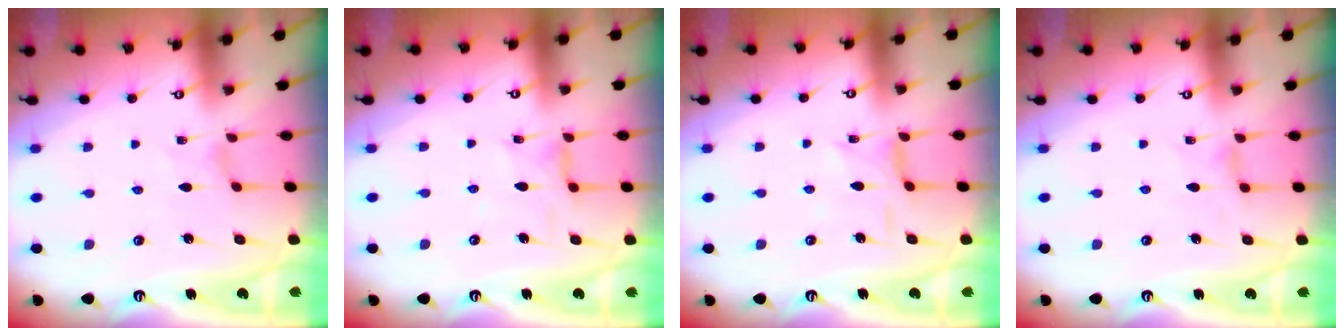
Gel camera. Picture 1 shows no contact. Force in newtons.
{"total": 2.4, "press": 2.3, "slide": 0.3}
{"total": 2.2, "press": 2.2, "slide": 0.3}
{"total": 1.4, "press": 1.3, "slide": 0.4}